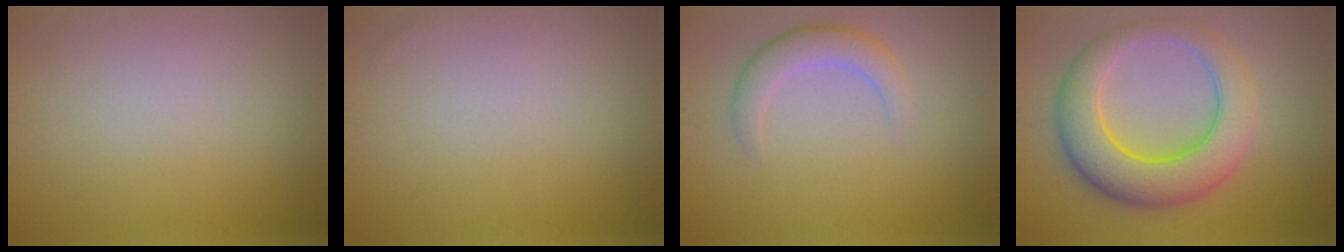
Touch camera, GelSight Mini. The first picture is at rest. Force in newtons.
{"total": 0.0}
{"total": 2.9, "press": 2.9, "slide": 0.2}
{"total": 8.2, "press": 8.2, "slide": 0.1}